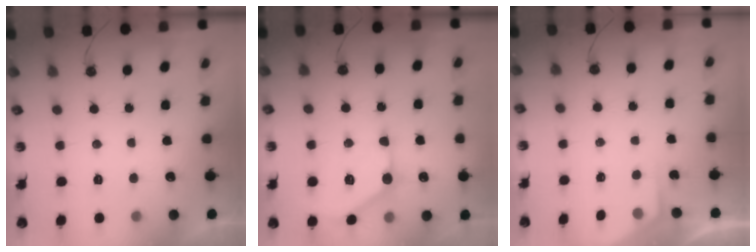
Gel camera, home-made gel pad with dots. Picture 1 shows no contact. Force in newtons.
{"total": 13.0, "press": 13.0, "slide": 0.5}
{"total": 1.8, "press": 1.7, "slide": 0.3}